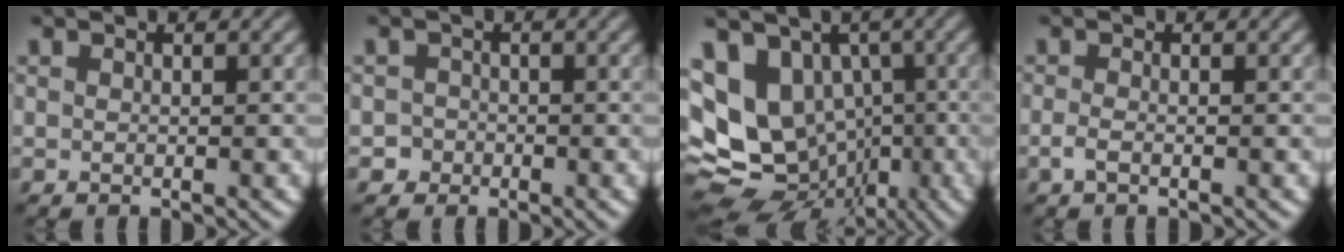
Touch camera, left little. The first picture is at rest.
{"total": 2.5, "force": [-1.2, 2.2, 0.1], "torque": [0.026, 0.010, -0.027]}
{"total": 12.8, "force": [-0.1, 10.3, 7.6], "torque": [-0.142, -0.016, 0.016]}
{"total": 1.2, "force": [-0.6, 0.4, 0.9], "torque": [-0.023, 0.003, -0.013]}